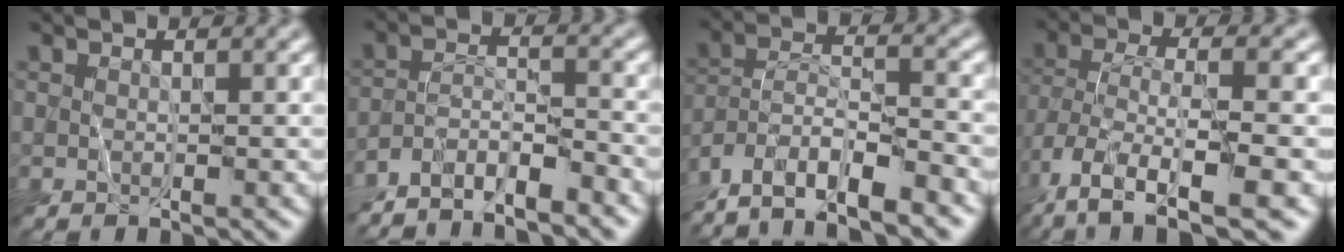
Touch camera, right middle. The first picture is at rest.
{"total": 5.3, "force": [-4.9, 0.8, 1.9], "torque": [-0.032, 0.004, -0.088]}
{"total": 11.2, "force": [-9.1, 3.1, 5.7], "torque": [-0.096, -0.002, -0.151]}
{"total": 9.7, "force": [-4.8, 3.5, 7.7], "torque": [-0.152, -0.010, -0.084]}